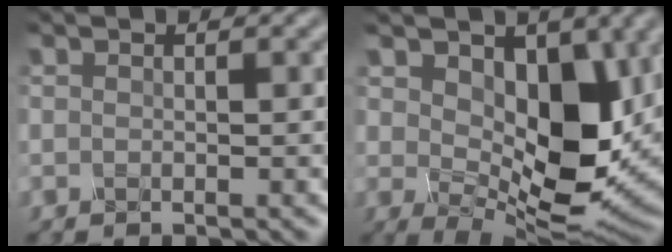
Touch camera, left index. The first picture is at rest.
{"total": 9.0, "force": [2.0, 5.2, 7.1], "torque": [-0.118, -0.010, 0.038]}